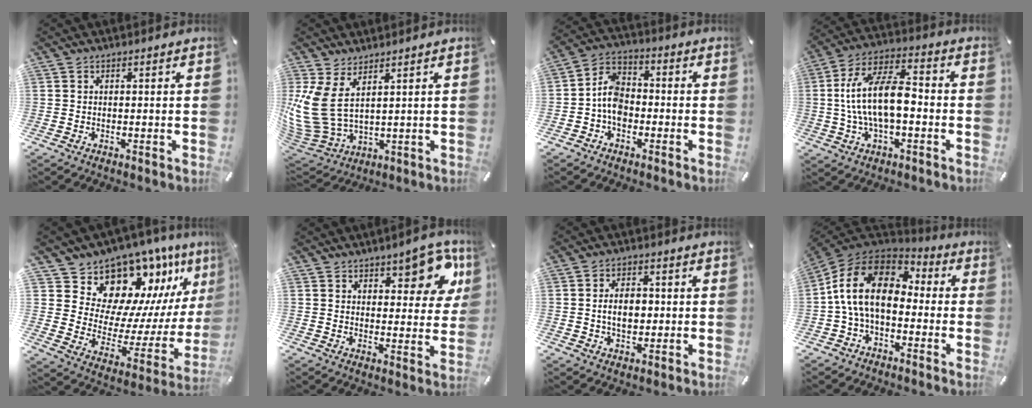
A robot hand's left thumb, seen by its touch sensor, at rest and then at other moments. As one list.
[{"total": 11.1, "force": [4.1, 6.8, 7.7], "torque": [-0.205, -0.033, 0.079]}, {"total": 7.3, "force": [-2.3, 5.5, 4.3], "torque": [-0.094, 0.019, -0.043]}, {"total": 15.3, "force": [-1.6, 7.5, 13.2], "torque": [-0.266, 0.015, -0.029]}, {"total": 15.4, "force": [13.3, 7.2, 3.0], "torque": [-0.040, -0.142, 0.229]}, {"total": 10.7, "force": [6.9, 5.3, 6.2], "torque": [-0.051, -0.049, 0.115]}, {"total": 6.2, "force": [-0.1, 4.2, 4.6], "torque": [-0.083, 0.001, -0.008]}, {"total": 15.6, "force": [-0.6, 10.1, 11.9], "torque": [-0.255, 0.024, -0.017]}]